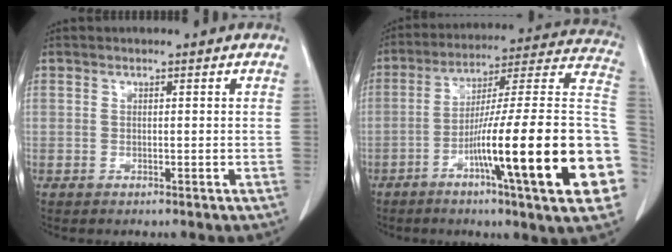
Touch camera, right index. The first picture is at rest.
{"total": 27.5, "force": [-8.0, 1.1, 26.3], "torque": [-0.295, -0.001, -0.130]}